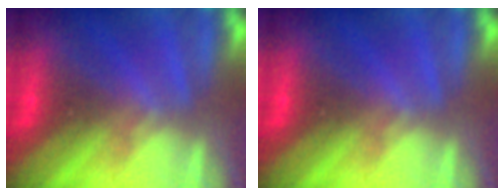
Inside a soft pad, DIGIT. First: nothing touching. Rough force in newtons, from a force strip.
{"total": 0.0}